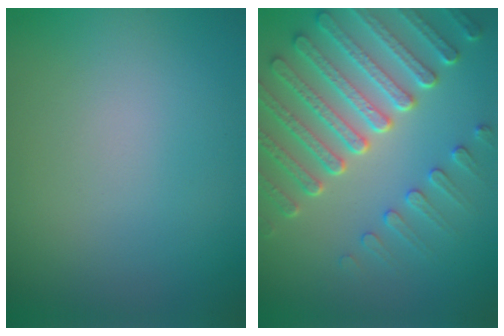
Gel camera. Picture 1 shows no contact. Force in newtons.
{"total": 7.4, "press": 5.7, "slide": 4.7}